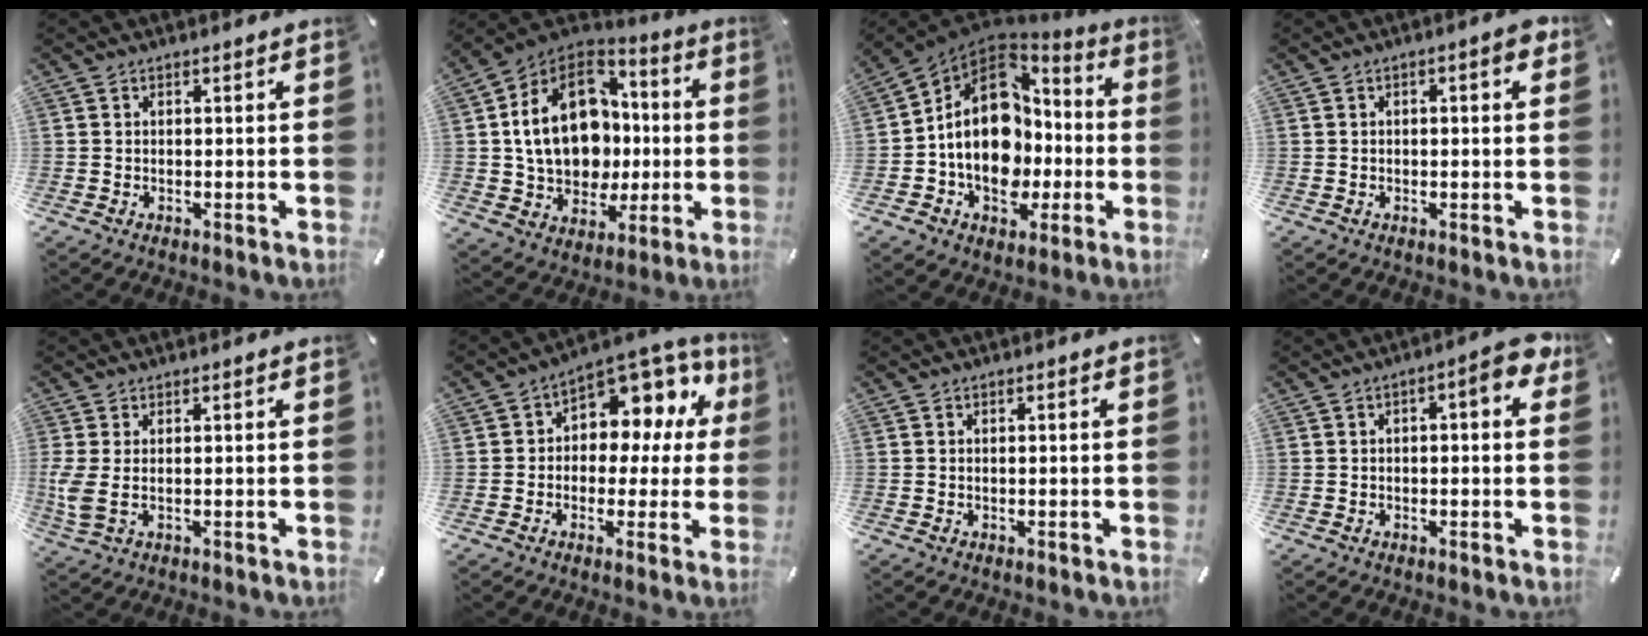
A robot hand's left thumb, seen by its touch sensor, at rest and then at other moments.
{"total": 20.2, "force": [0.8, 15.8, 12.5], "torque": [-0.244, 0.008, 0.018]}
{"total": 18.2, "force": [-0.8, 14.3, 11.3], "torque": [-0.207, -0.001, -0.012]}
{"total": 3.2, "force": [0.4, 1.2, 2.9], "torque": [-0.046, 0.006, 0.004]}
{"total": 4.6, "force": [0.4, 1.7, 4.2], "torque": [-0.102, -0.010, 0.006]}
{"total": 9.2, "force": [3.2, 7.1, 5.0], "torque": [-0.067, -0.038, 0.059]}
{"total": 0.0}
{"total": 6.2, "force": [1.4, 2.1, 5.6], "torque": [-0.073, -0.007, 0.017]}